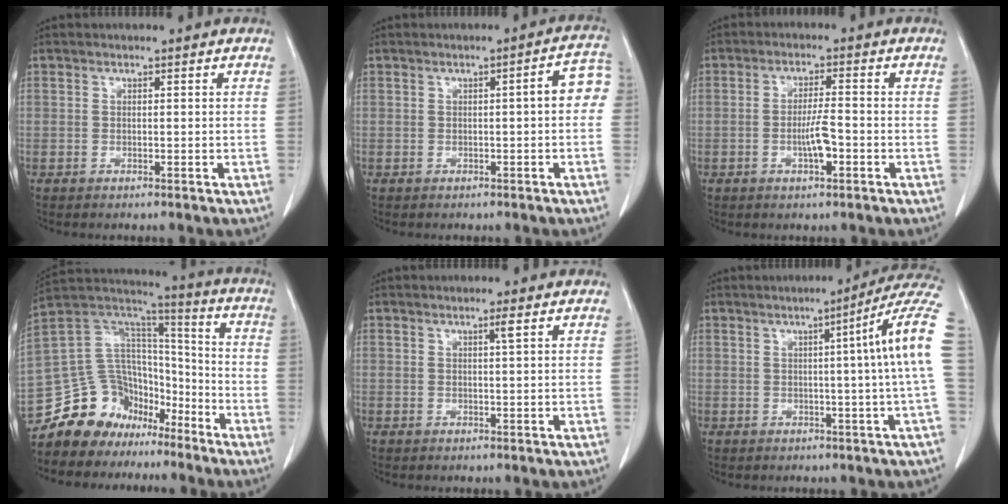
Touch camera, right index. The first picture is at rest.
{"total": 4.3, "force": [0.0, 0.8, 4.2], "torque": [-0.043, 0.015, -0.006]}
{"total": 4.4, "force": [-1.4, 0.5, 4.1], "torque": [-0.077, -0.001, -0.026]}
{"total": 15.7, "force": [-11.7, 9.7, 3.7], "torque": [-0.071, 0.093, -0.204]}
{"total": 1.1, "force": [0.5, -0.3, 0.9], "torque": [-0.022, -0.003, 0.012]}
{"total": 10.7, "force": [1.1, -2.1, 10.4], "torque": [-0.116, 0.016, 0.006]}